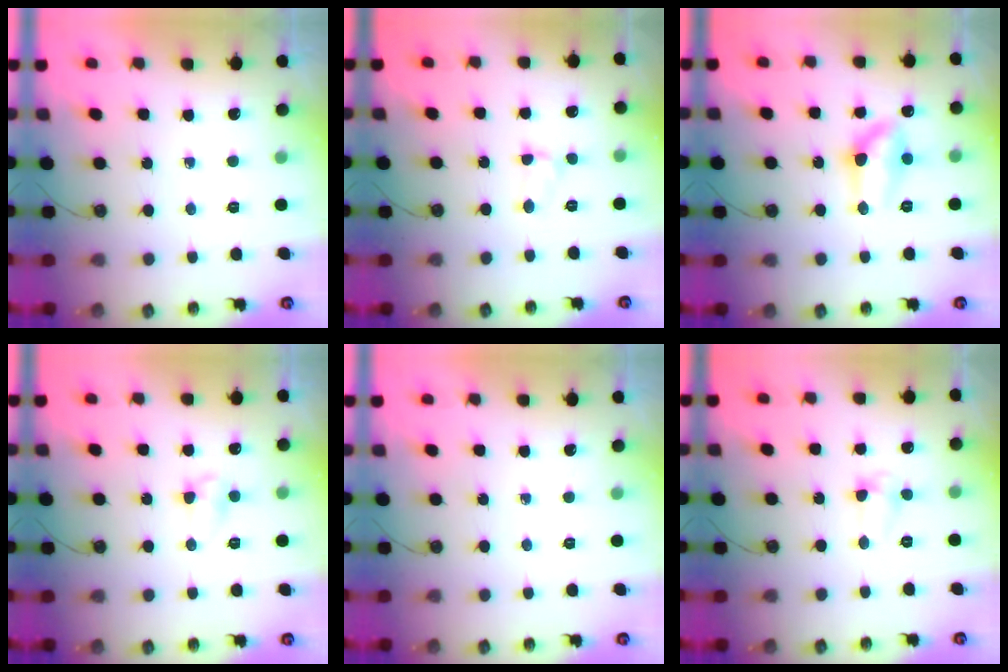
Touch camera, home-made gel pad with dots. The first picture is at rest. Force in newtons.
{"total": 3.3, "press": 3.3, "slide": 0.4}
{"total": 10.1, "press": 10.1, "slide": 1.2}
{"total": 6.1, "press": 4.9, "slide": 3.7}
{"total": 0.0}
{"total": 2.9, "press": 2.9, "slide": 0.3}